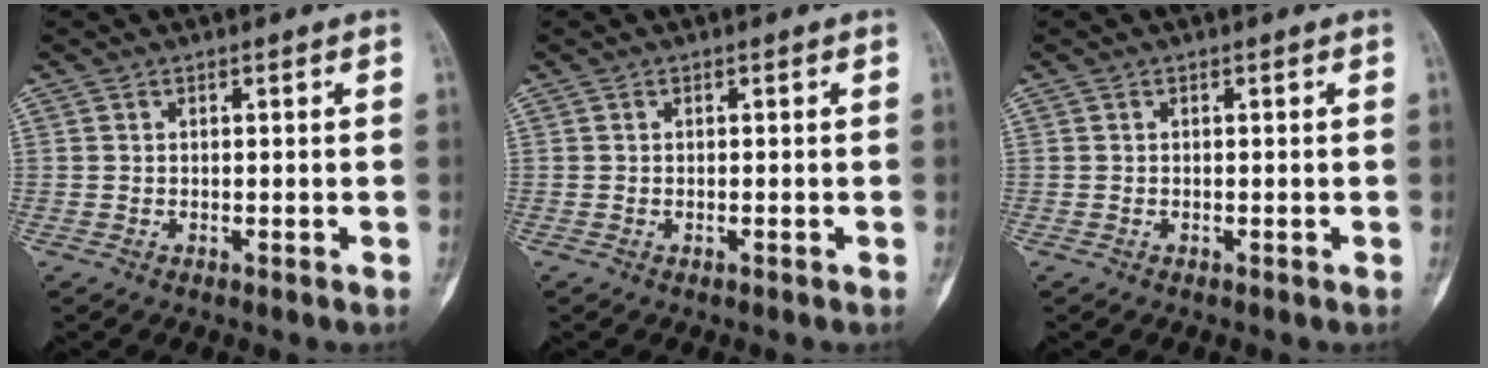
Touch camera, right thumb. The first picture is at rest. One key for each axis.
{"total": 0.0}
{"total": 0.0}